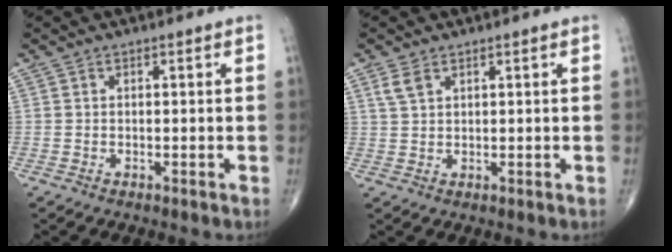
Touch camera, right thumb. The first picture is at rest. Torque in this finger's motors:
{"motor_torque": [-0.22, 0.19, 0.05, 0.04, 0.00]}